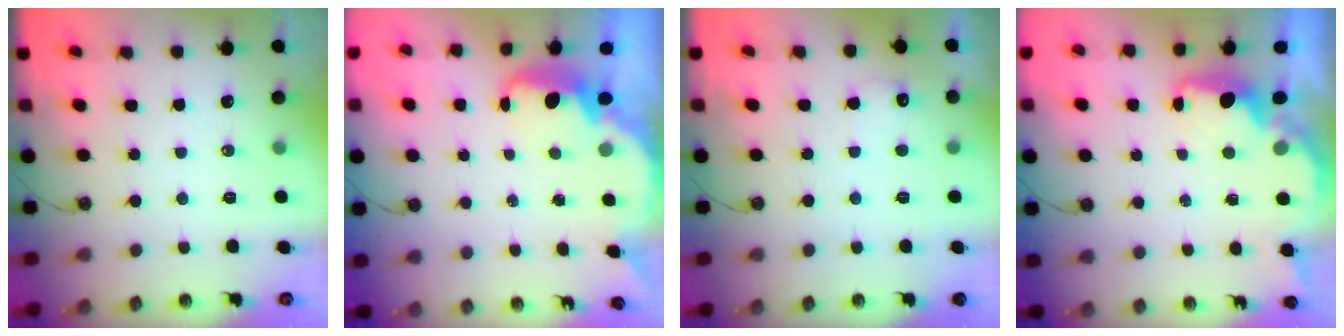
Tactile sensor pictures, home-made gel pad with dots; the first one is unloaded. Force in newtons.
{"total": 3.5, "press": 3.5, "slide": 0.4}
{"total": 4.9, "press": 4.8, "slide": 1.2}
{"total": 2.0, "press": 1.9, "slide": 0.8}